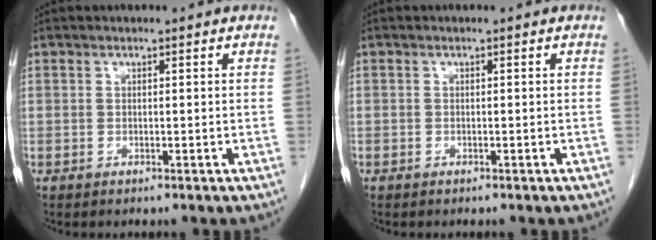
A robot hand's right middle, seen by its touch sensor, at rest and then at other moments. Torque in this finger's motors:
{"motor_torque": [0.68, -0.67, -0.23, -0.21]}